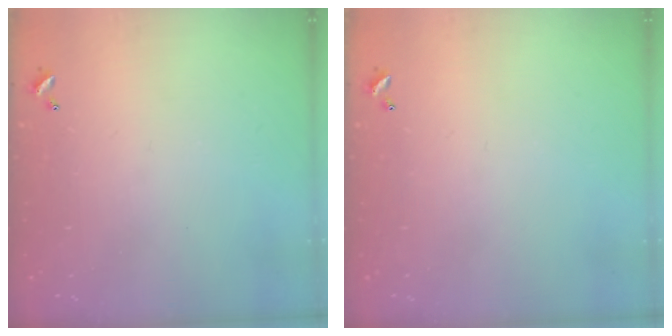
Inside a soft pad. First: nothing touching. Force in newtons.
{"total": 0.0}